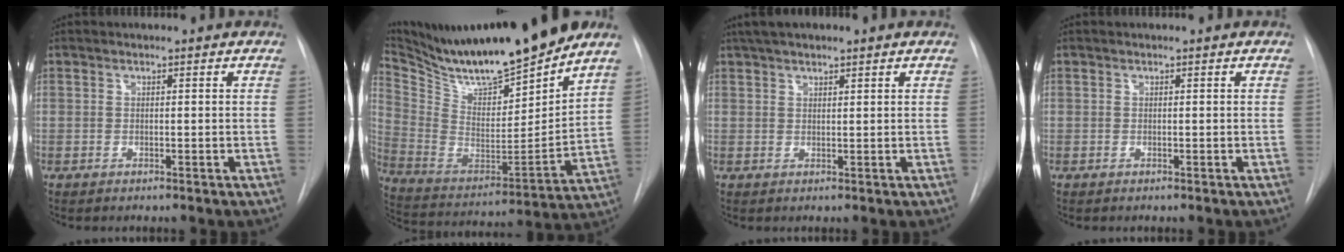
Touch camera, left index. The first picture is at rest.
{"total": 22.7, "force": [19.8, 1.7, 11.0], "torque": [-0.207, -0.034, 0.336]}
{"total": 5.5, "force": [4.1, 1.1, 3.4], "torque": [-0.061, 0.030, 0.070]}
{"total": 0.0}